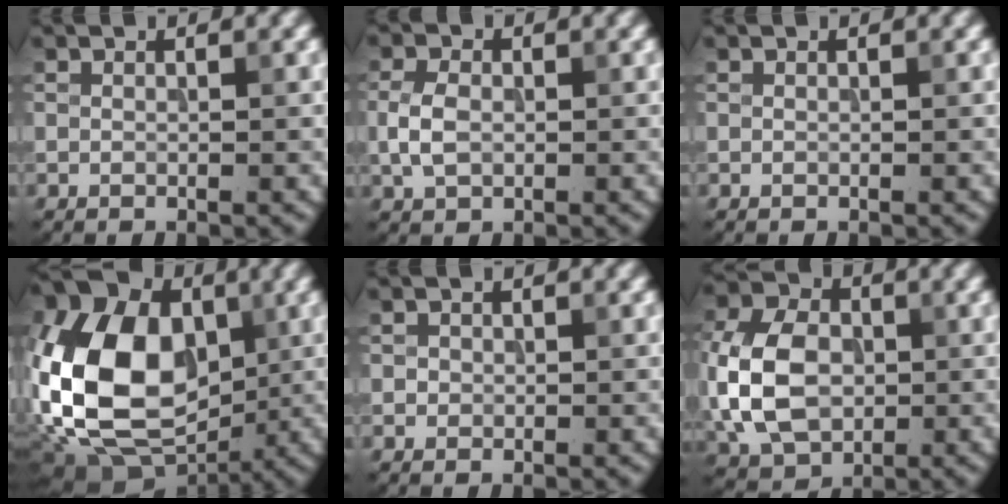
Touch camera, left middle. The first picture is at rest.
{"total": 2.7, "force": [-0.2, 1.9, 1.9], "torque": [-0.042, 0.001, -0.005]}
{"total": 0.0}
{"total": 15.0, "force": [-0.7, 10.4, 10.8], "torque": [-0.218, 0.002, -0.025]}
{"total": 0.6, "force": [0.0, 0.6, 0.1], "torque": [0.004, -0.003, -0.001]}
{"total": 9.1, "force": [-0.6, 6.6, 6.2], "torque": [-0.148, 0.004, -0.023]}